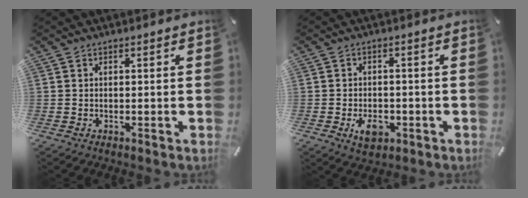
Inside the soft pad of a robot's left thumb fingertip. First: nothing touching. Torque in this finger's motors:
{"motor_torque": [0.27, 1.51, 0.00, 0.04, 0.04]}